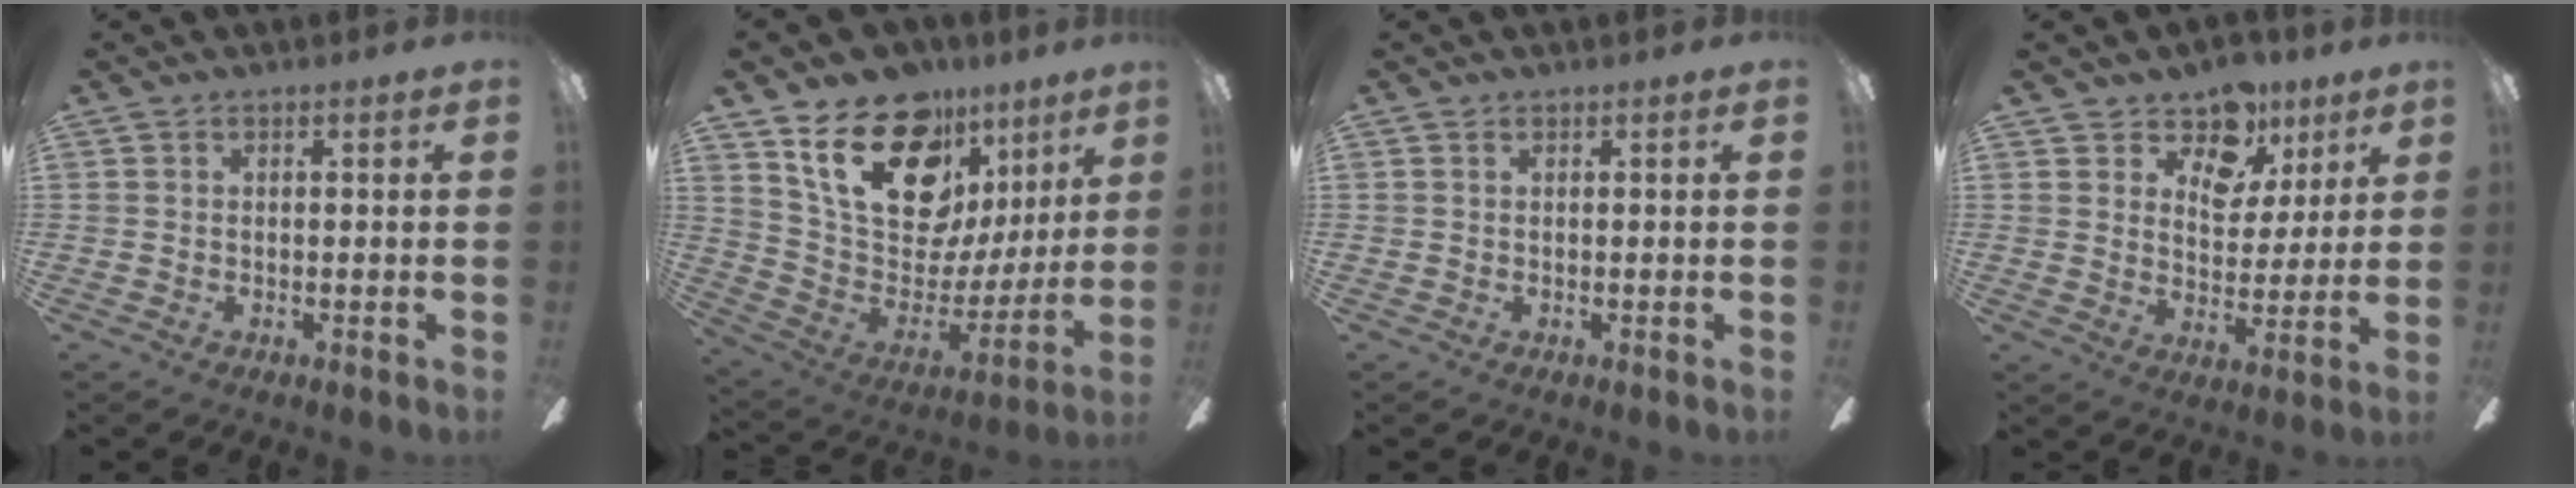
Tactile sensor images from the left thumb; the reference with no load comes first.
{"total": 24.1, "force": [14.2, 13.9, 13.6], "torque": [-0.212, -0.077, 0.264]}
{"total": 0.0}
{"total": 10.7, "force": [7.1, 6.9, 4.1], "torque": [-0.064, -0.040, 0.133]}